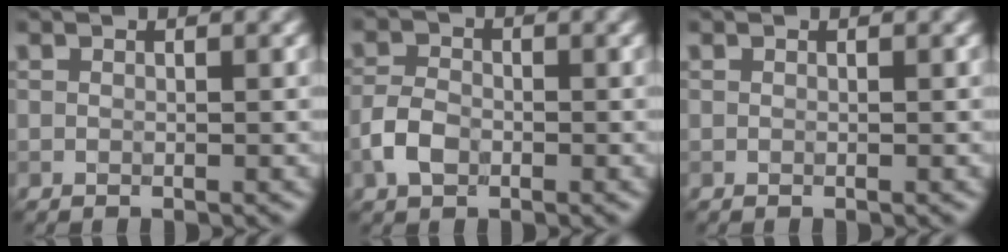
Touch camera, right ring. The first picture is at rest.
{"total": 2.8, "force": [-1.2, 1.8, 1.7], "torque": [-0.033, 0.002, -0.030]}
{"total": 0.0}